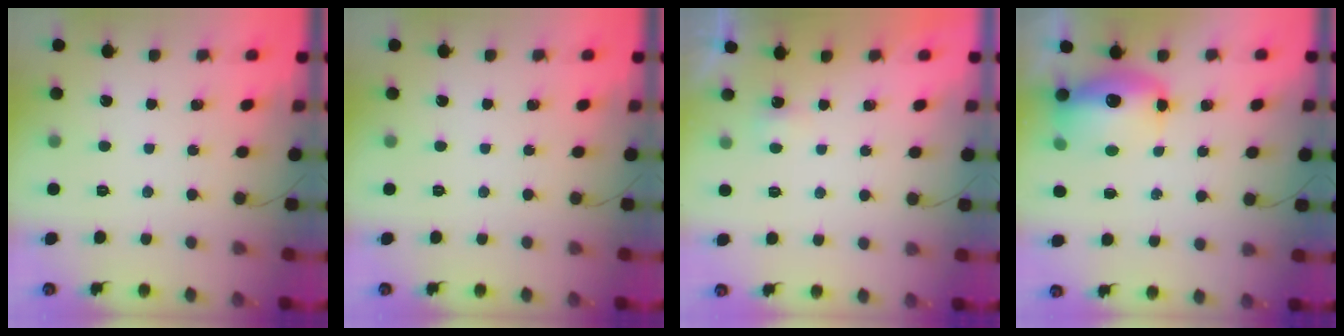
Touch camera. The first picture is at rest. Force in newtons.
{"total": 0.0}
{"total": 1.6, "press": 1.5, "slide": 0.6}
{"total": 12.0, "press": 11.7, "slide": 2.7}